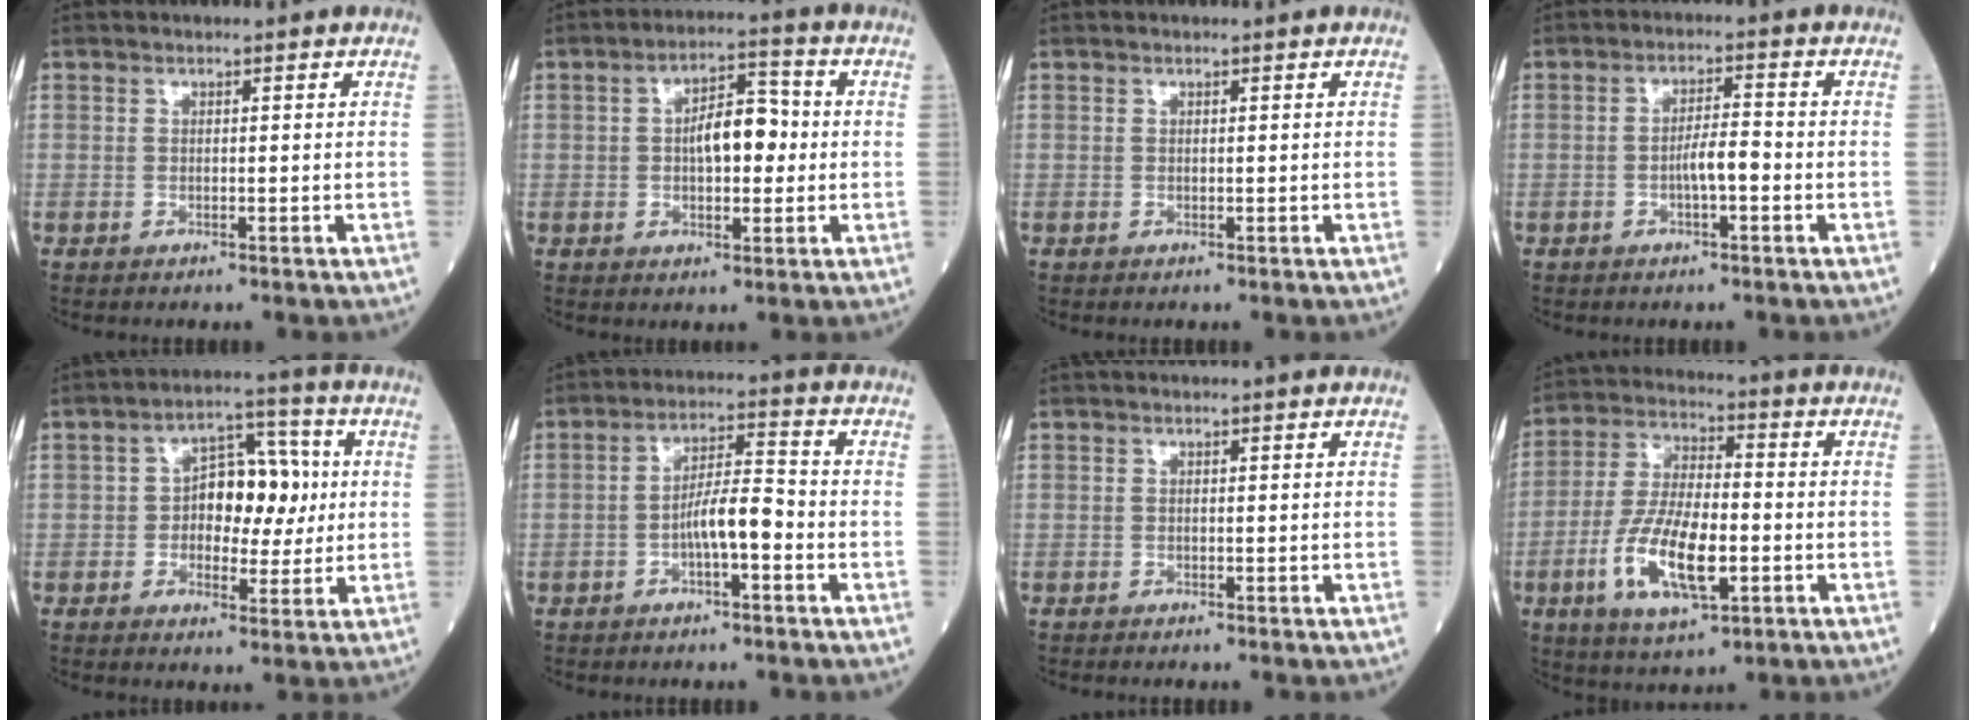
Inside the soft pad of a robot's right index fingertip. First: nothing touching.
{"total": 7.4, "force": [0.1, 3.1, 6.7], "torque": [-0.110, 0.020, -0.001]}
{"total": 0.0}
{"total": 3.7, "force": [-1.2, 0.6, 3.4], "torque": [-0.058, 0.006, -0.021]}
{"total": 9.0, "force": [0.5, 5.0, 7.4], "torque": [-0.107, 0.026, 0.006]}
{"total": 5.9, "force": [-2.1, 1.0, 5.4], "torque": [-0.097, 0.015, -0.037]}
{"total": 0.8, "force": [-0.7, 0.0, 0.3], "torque": [-0.004, 0.000, -0.012]}
{"total": 13.0, "force": [-4.0, 4.1, 11.7], "torque": [-0.236, -0.008, -0.073]}